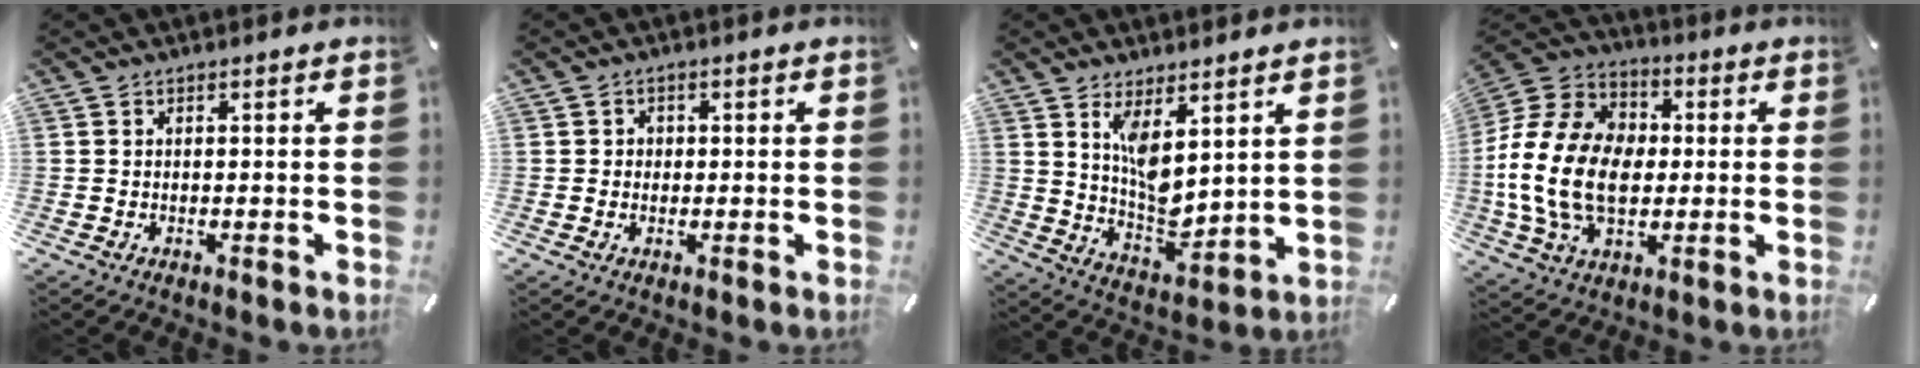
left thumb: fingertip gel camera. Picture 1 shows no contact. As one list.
[{"total": 1.5, "force": [-0.1, 1.4, 0.5], "torque": [-0.003, 0.003, -0.007]}, {"total": 9.3, "force": [5.0, 4.6, 6.3], "torque": [-0.109, -0.036, 0.092]}, {"total": 19.5, "force": [-1.7, 14.2, 13.2], "torque": [-0.291, 0.019, -0.033]}]